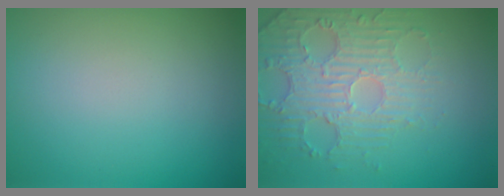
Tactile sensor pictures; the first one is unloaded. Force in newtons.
{"total": 4.6, "press": 3.6, "slide": 3.0}